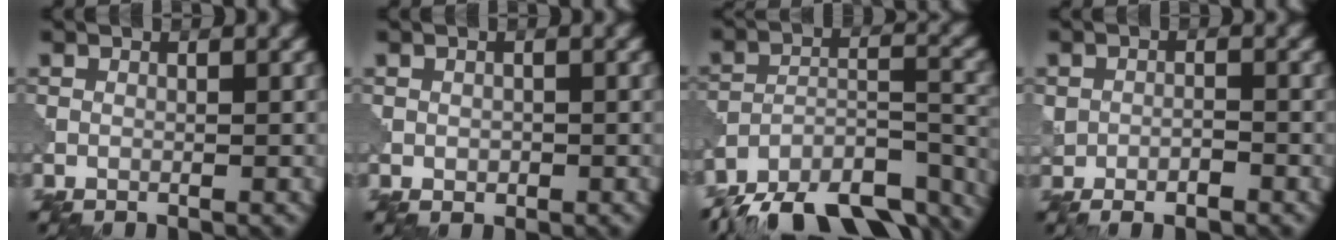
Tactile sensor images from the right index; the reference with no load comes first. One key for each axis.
{"total": 0.7, "fx": -0.1, "fy": 0.6, "fz": 0.4, "tx": -0.005, "ty": -0.003, "tz": -0.002}
{"total": 12.6, "fx": -10.8, "fy": 4.2, "fz": 5.0, "tx": -0.088, "ty": 0.004, "tz": -0.153}
{"total": 2.2, "fx": -1.1, "fy": 1.2, "fz": 1.5, "tx": -0.029, "ty": 0.000, "tz": -0.020}